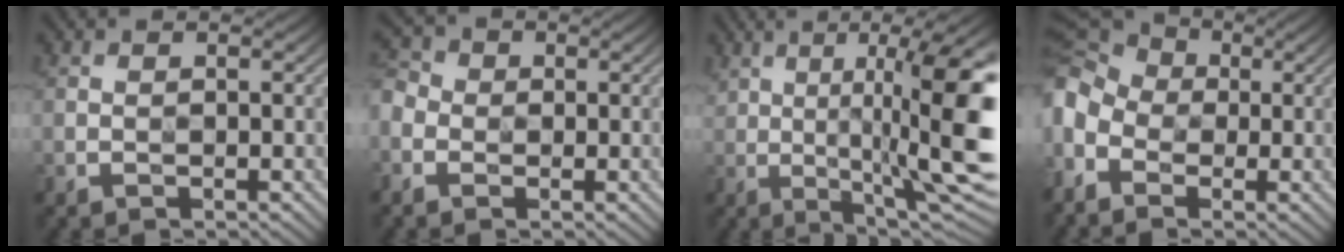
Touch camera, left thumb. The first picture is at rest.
{"total": 4.0, "force": [-1.2, 3.4, 1.7], "torque": [-0.058, 0.001, -0.031]}
{"total": 16.6, "force": [1.5, 4.0, 16.1], "torque": [-0.213, 0.031, 0.030]}
{"total": 11.8, "force": [-1.9, 9.0, 7.4], "torque": [-0.224, -0.011, -0.050]}